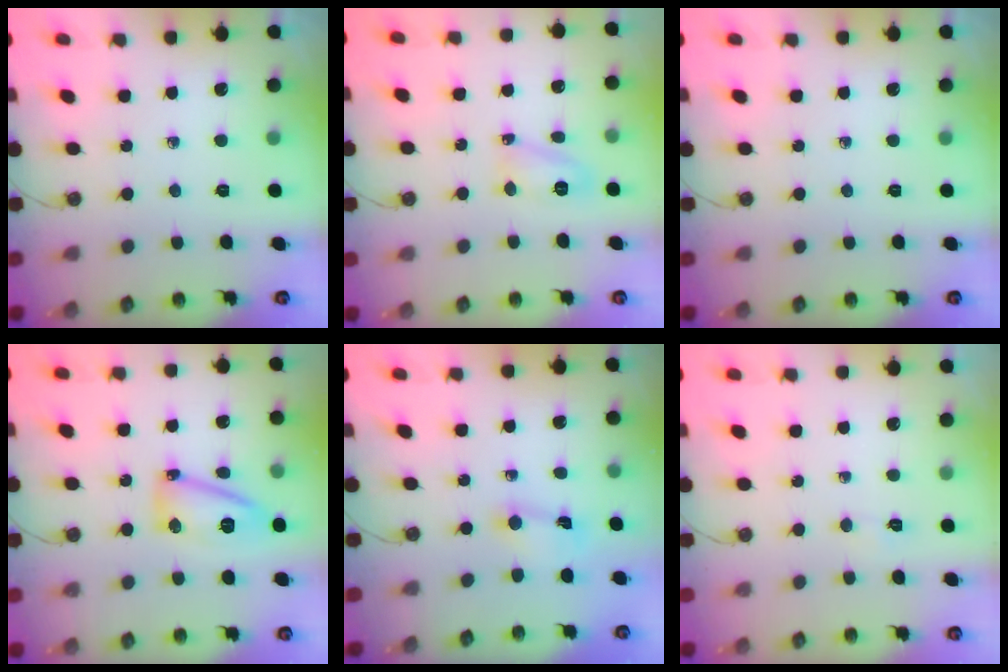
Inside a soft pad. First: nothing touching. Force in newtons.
{"total": 8.0, "press": 8.0, "slide": 0.7}
{"total": 0.0}
{"total": 10.7, "press": 10.6, "slide": 0.8}
{"total": 2.0, "press": 2.0, "slide": 0.2}
{"total": 2.3, "press": 2.3, "slide": 0.3}